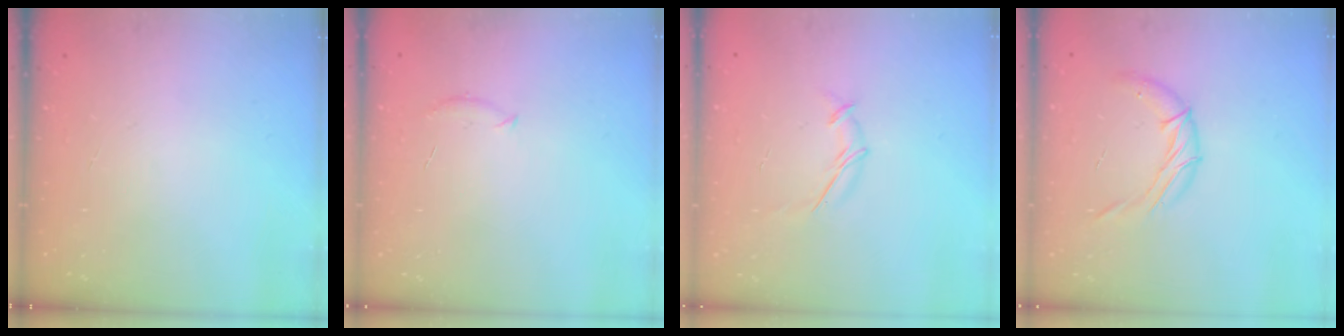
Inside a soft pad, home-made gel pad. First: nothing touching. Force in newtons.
{"total": 5.5, "press": 5.2, "slide": 1.5}
{"total": 5.6, "press": 5.6, "slide": 0.2}
{"total": 9.5, "press": 9.5, "slide": 0.7}